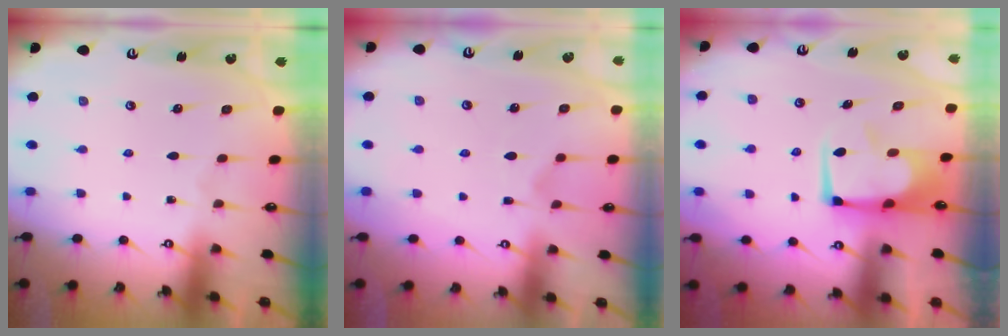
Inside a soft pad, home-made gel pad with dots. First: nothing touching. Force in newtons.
{"total": 2.7, "press": 2.4, "slide": 1.2}
{"total": 2.9, "press": 2.8, "slide": 0.8}